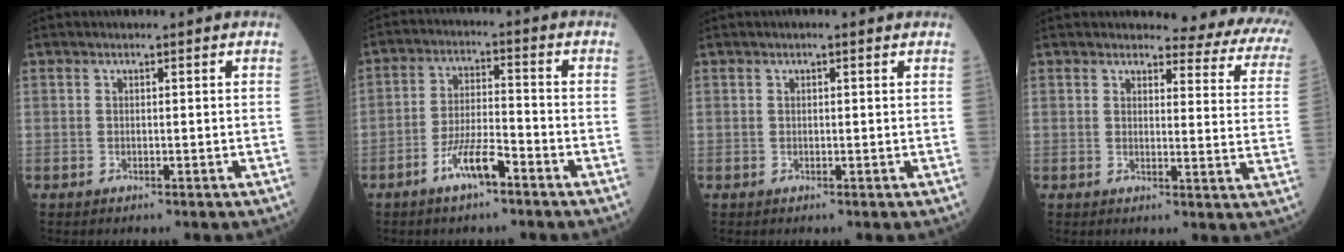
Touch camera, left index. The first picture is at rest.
{"total": 6.5, "force": [-4.2, 1.2, 4.8], "torque": [-0.095, 0.000, -0.080]}
{"total": 0.6, "force": [0.3, 0.1, 0.5], "torque": [-0.010, 0.012, 0.001]}
{"total": 12.6, "force": [11.6, 2.7, 4.1], "torque": [-0.014, -0.068, 0.092]}